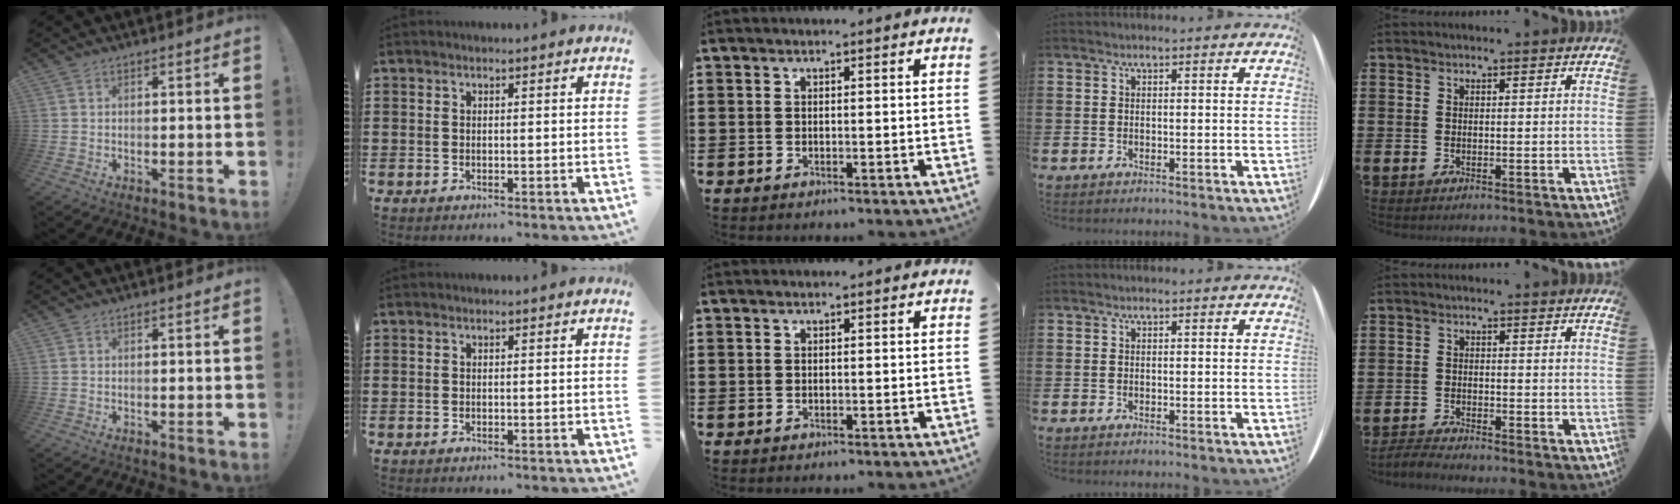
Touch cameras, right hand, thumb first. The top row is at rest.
{"little": {"total": 1.8, "force": [-1.8, -0.1, 0.3], "torque": [-0.007, 0.004, -0.036]}}